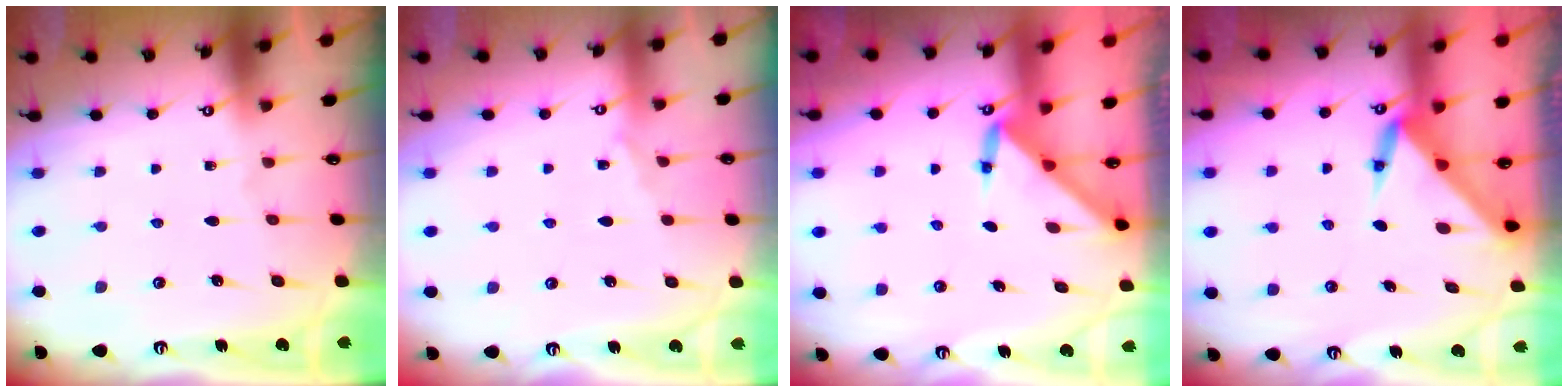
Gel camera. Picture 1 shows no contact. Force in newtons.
{"total": 3.5, "press": 3.4, "slide": 0.6}
{"total": 3.1, "press": 3.1, "slide": 0.2}
{"total": 3.6, "press": 3.6, "slide": 0.2}